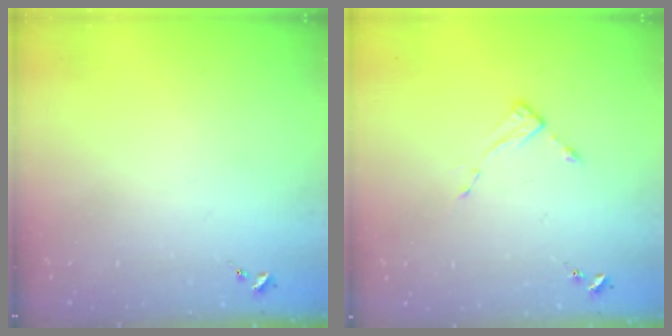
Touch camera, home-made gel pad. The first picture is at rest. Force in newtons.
{"total": 2.6, "press": 2.6, "slide": 0.3}